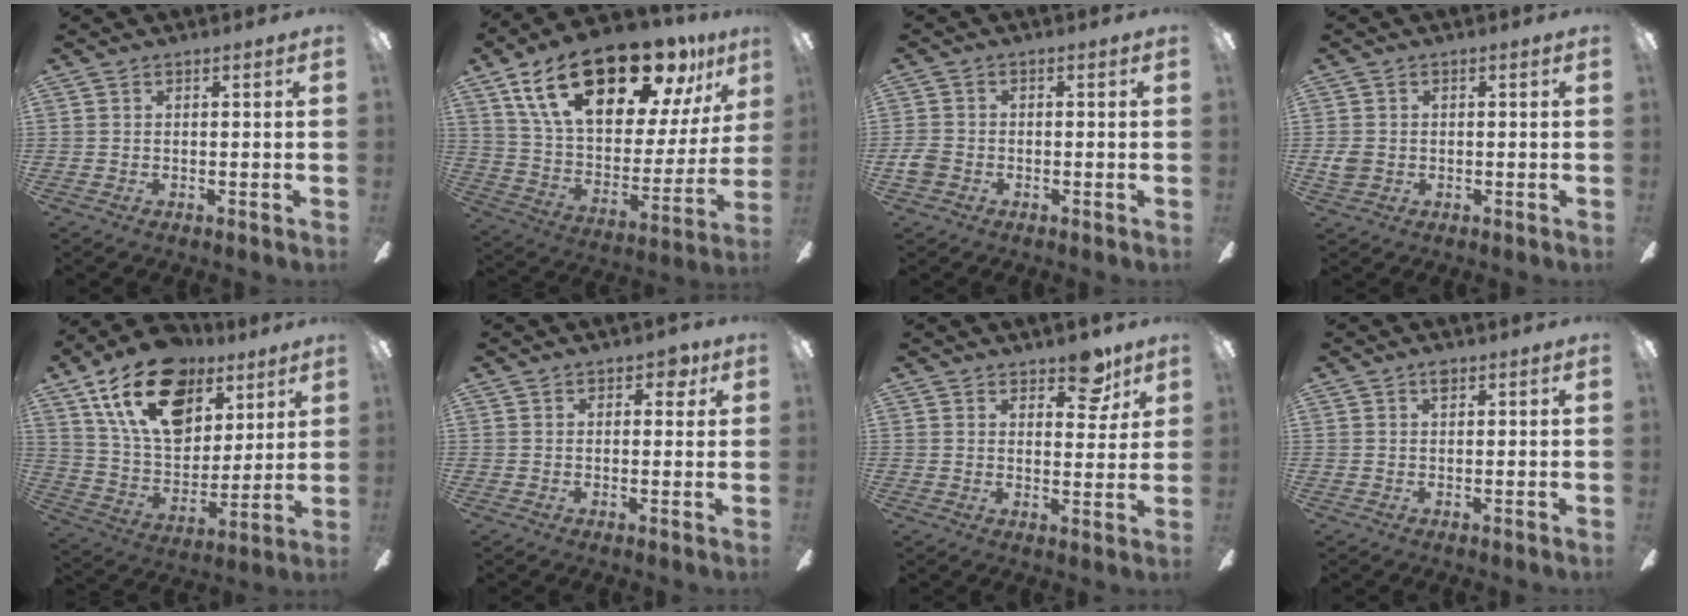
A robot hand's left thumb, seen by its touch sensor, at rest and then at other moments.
{"total": 27.2, "force": [17.0, 12.2, 17.4], "torque": [-0.294, -0.092, 0.292]}
{"total": 3.6, "force": [-1.4, 2.8, 1.9], "torque": [-0.042, 0.007, -0.028]}
{"total": 3.3, "force": [-0.3, 2.8, 1.6], "torque": [-0.018, 0.006, -0.005]}
{"total": 22.6, "force": [12.6, 13.6, 12.8], "torque": [-0.216, -0.050, 0.227]}
{"total": 3.5, "force": [1.7, 2.0, 2.4], "torque": [-0.025, 0.000, 0.023]}
{"total": 8.5, "force": [6.1, 4.1, 4.3], "torque": [-0.034, -0.034, 0.101]}
{"total": 1.7, "force": [1.0, 0.7, 1.1], "torque": [-0.016, 0.000, 0.016]}